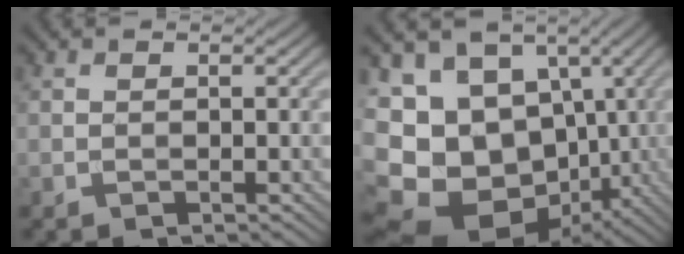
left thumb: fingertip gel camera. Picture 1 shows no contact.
{"total": 16.4, "force": [-2.4, 13.5, 9.1], "torque": [-0.210, -0.034, -0.033]}